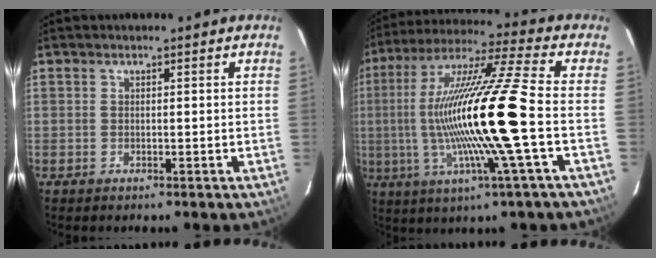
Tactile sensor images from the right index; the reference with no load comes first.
{"total": 20.5, "force": [-2.2, -1.0, 20.4], "torque": [-0.379, -0.010, -0.038]}